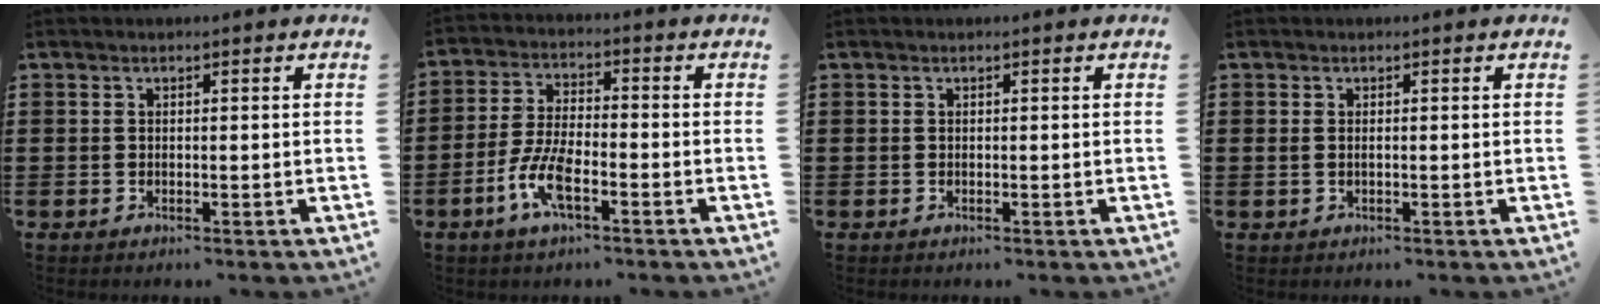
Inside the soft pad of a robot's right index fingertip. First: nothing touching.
{"total": 7.0, "force": [-3.3, 2.3, 5.7], "torque": [-0.132, -0.008, -0.067]}
{"total": 0.0}
{"total": 0.8, "force": [0.0, 0.3, 0.7], "torque": [-0.015, 0.002, 0.000]}